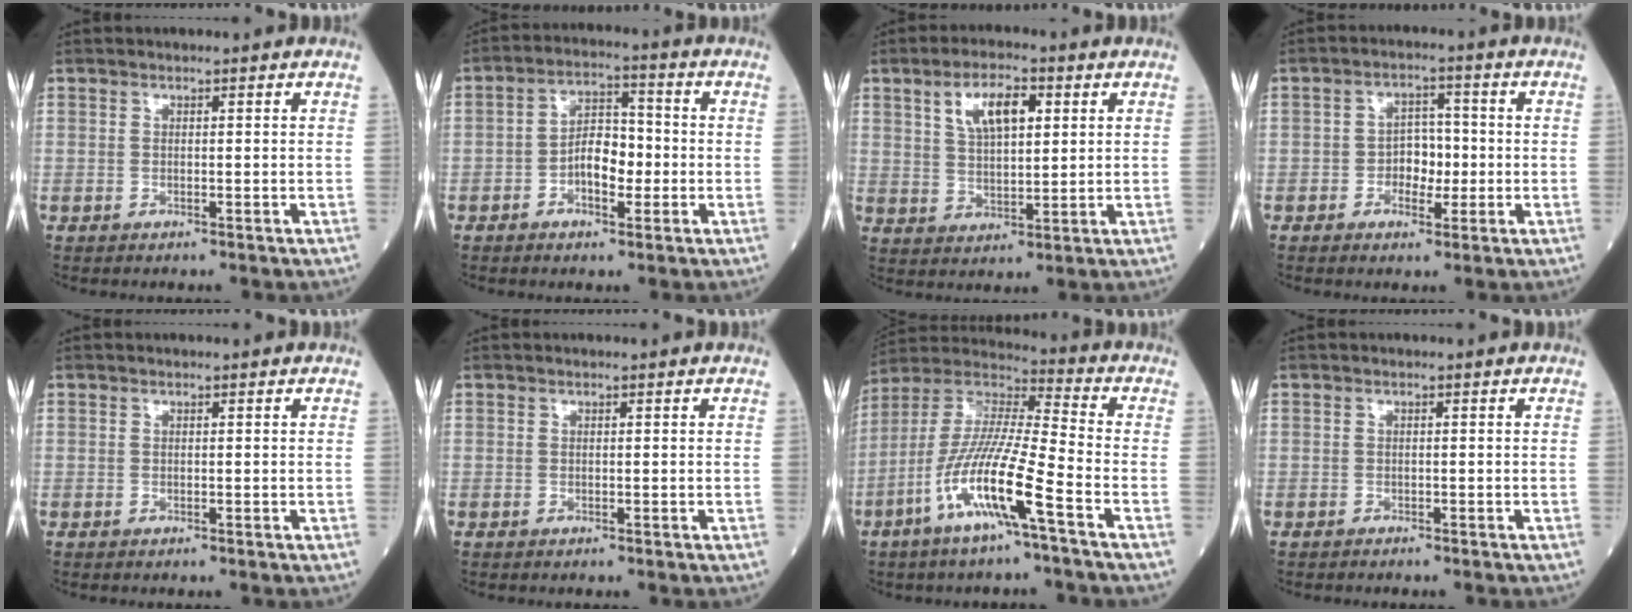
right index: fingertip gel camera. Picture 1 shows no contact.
{"total": 6.6, "force": [-1.6, 3.3, 5.5], "torque": [-0.097, 0.017, -0.031]}
{"total": 7.7, "force": [3.1, 3.0, 6.3], "torque": [-0.117, 0.010, 0.060]}
{"total": 6.1, "force": [-1.1, 3.5, 4.8], "torque": [-0.078, 0.016, -0.021]}
{"total": 0.0}
{"total": 0.0}
{"total": 14.5, "force": [-6.4, 0.4, 12.9], "torque": [-0.267, -0.008, -0.131]}
{"total": 0.6, "force": [-0.6, 0.3, 0.0], "torque": [-0.007, 0.001, -0.013]}